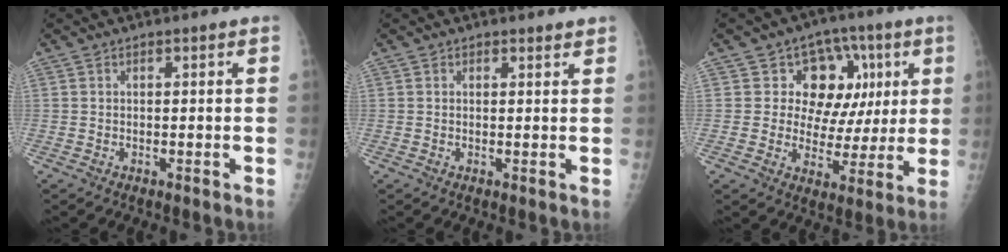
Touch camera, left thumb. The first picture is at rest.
{"total": 0.8, "force": [0.8, 0.3, 0.0], "torque": [0.001, -0.006, 0.007]}
{"total": 12.9, "force": [4.0, 10.1, 7.0], "torque": [-0.031, -0.002, 0.059]}